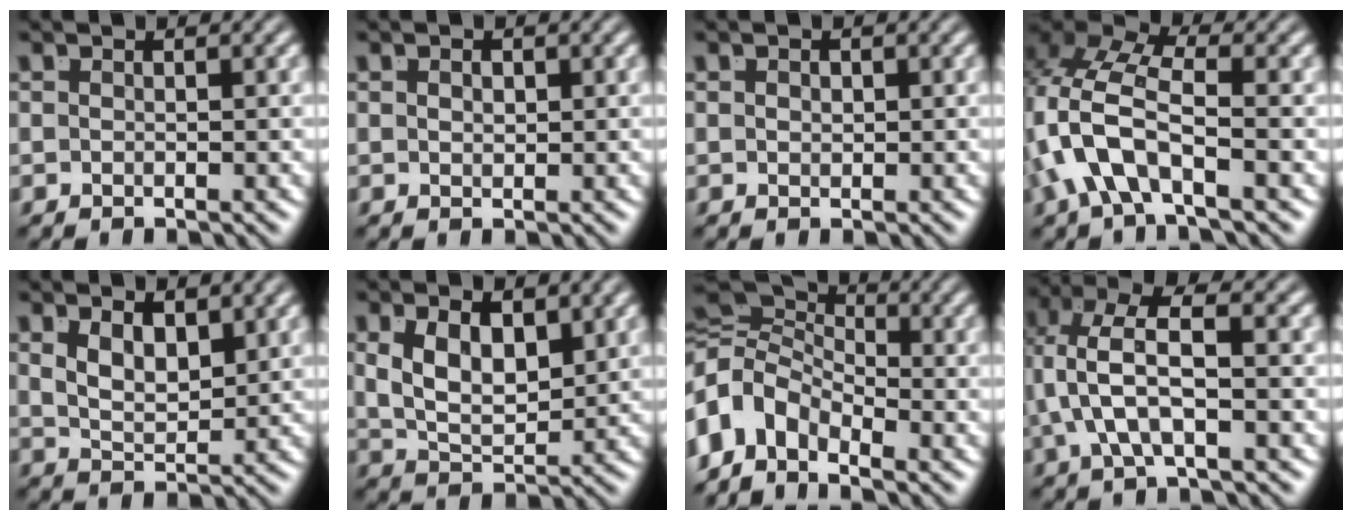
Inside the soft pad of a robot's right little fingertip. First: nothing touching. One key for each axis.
{"total": 0.6, "fx": 0.1, "fy": -0.1, "fz": 0.5, "tx": -0.008, "ty": -0.010, "tz": 0.010}
{"total": 0.5, "fx": 0.2, "fy": 0.2, "fz": 0.4, "tx": -0.010, "ty": -0.006, "tz": 0.007}
{"total": 7.2, "fx": 0.7, "fy": 4.9, "fz": 5.2, "tx": -0.144, "ty": -0.014, "tz": 0.011}
{"total": 3.6, "fx": 1.4, "fy": 2.1, "fz": 2.5, "tx": -0.046, "ty": -0.009, "tz": 0.022}
{"total": 5.6, "fx": 0.9, "fy": 3.8, "fz": 4.1, "tx": -0.085, "ty": -0.020, "tz": 0.021}
{"total": 10.2, "fx": -0.3, "fy": 8.3, "fz": 6.0, "tx": -0.135, "ty": -0.024, "tz": -0.011}
{"total": 6.2, "fx": 1.1, "fy": 3.2, "fz": 5.2, "tx": -0.120, "ty": -0.004, "tz": 0.017}